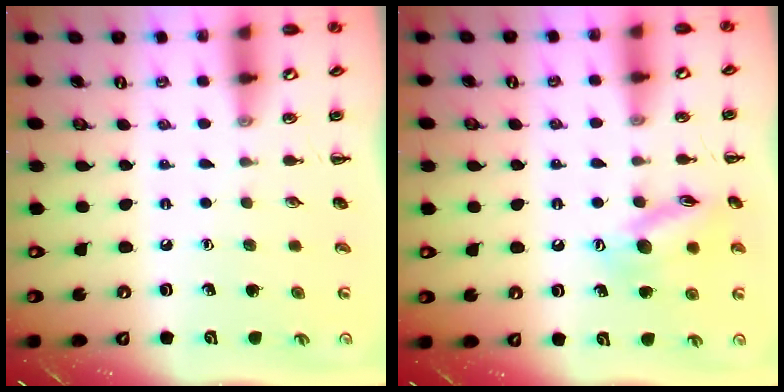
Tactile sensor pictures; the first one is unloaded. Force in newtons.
{"total": 13.5, "press": 13.4, "slide": 1.2}